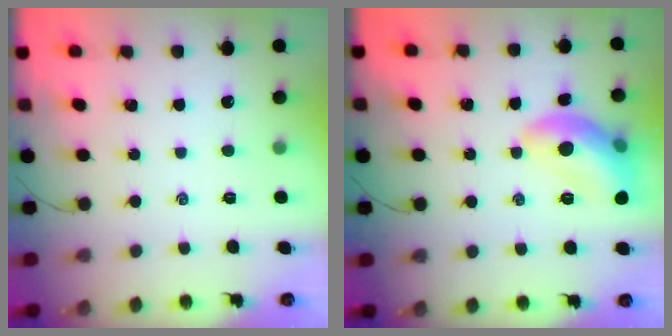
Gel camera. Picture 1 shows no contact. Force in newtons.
{"total": 12.5, "press": 12.4, "slide": 0.9}